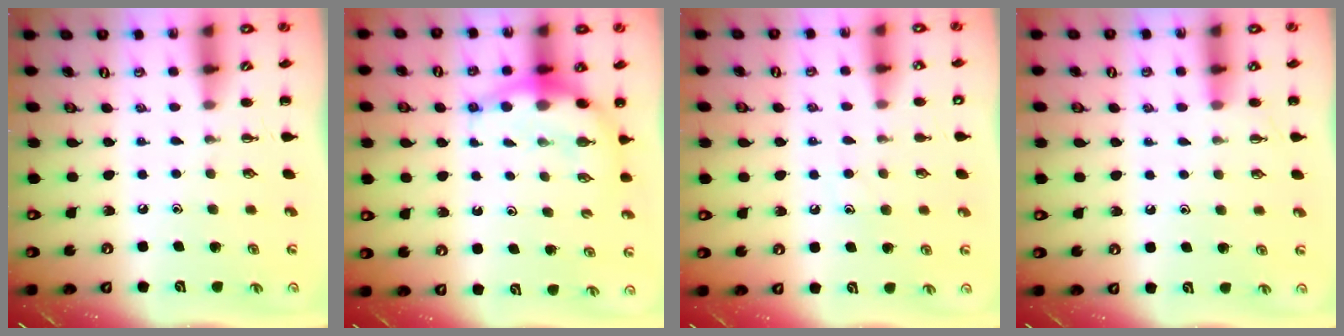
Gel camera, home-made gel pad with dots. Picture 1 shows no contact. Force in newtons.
{"total": 7.2, "press": 7.2, "slide": 1.1}
{"total": 7.0, "press": 6.9, "slide": 1.2}
{"total": 4.1, "press": 3.8, "slide": 1.5}